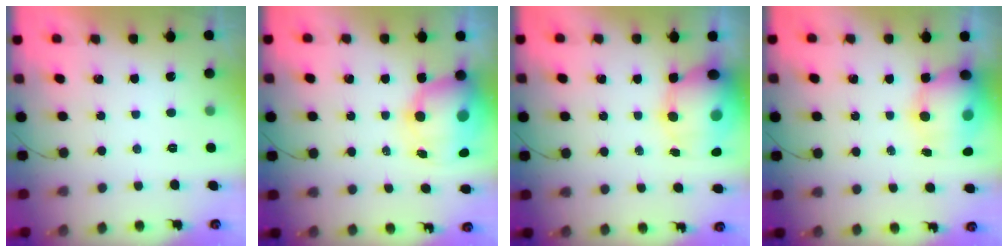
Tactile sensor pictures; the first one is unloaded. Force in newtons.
{"total": 13.2, "press": 12.8, "slide": 3.4}
{"total": 11.5, "press": 11.2, "slide": 2.4}
{"total": 11.5, "press": 11.1, "slide": 2.8}